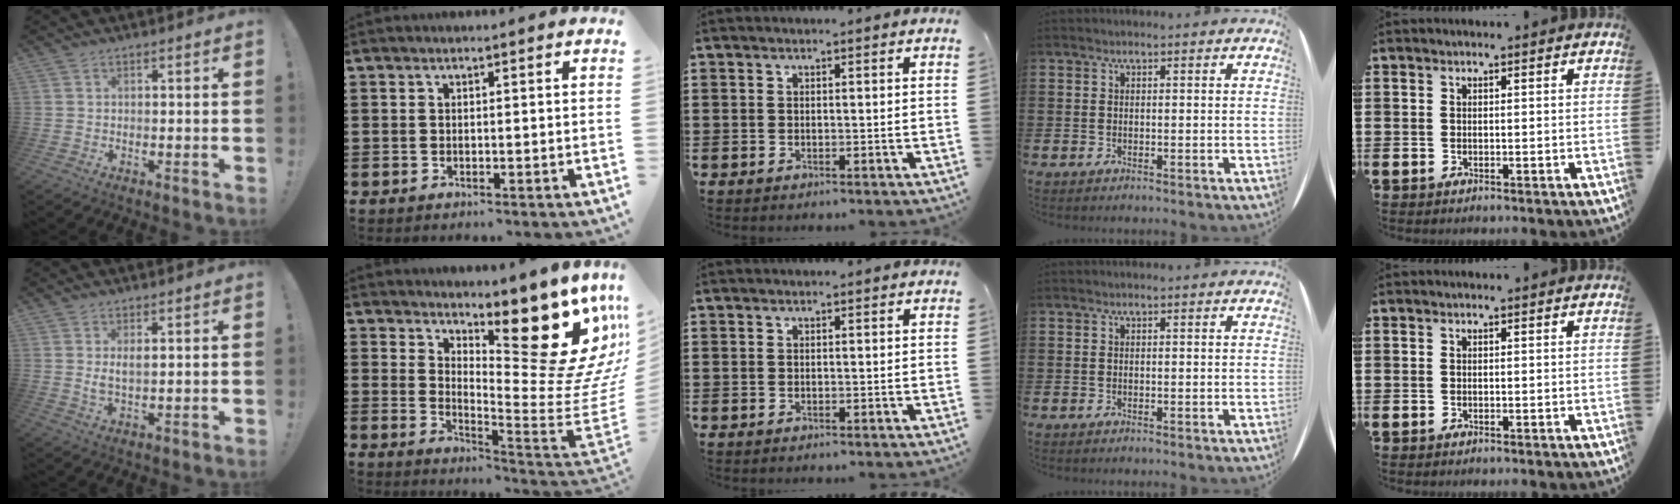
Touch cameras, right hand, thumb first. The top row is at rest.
{"thumb": {"total": 3.1, "force": [1.2, 1.1, 2.7], "torque": [-0.040, -0.010, 0.017]}, "index": {"total": 17.3, "force": [8.4, 6.8, 13.5], "torque": [-0.175, -0.072, 0.134]}}